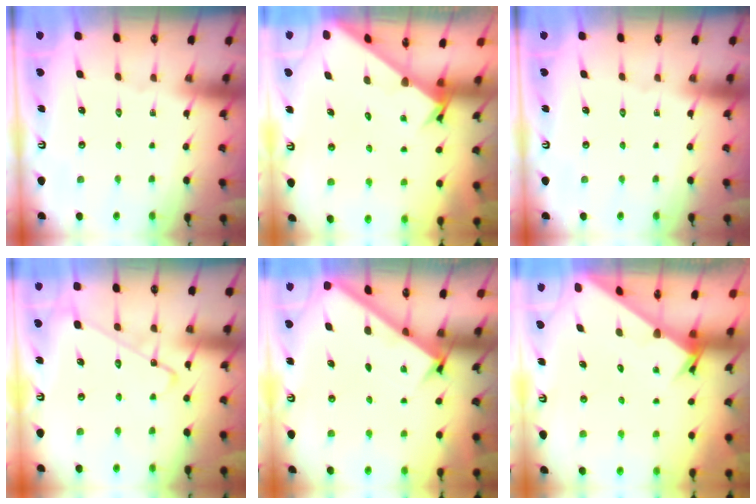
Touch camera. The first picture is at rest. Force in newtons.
{"total": 2.4, "press": 2.4, "slide": 0.1}
{"total": 0.0}
{"total": 6.0, "press": 6.0, "slide": 0.2}
{"total": 2.7, "press": 2.6, "slide": 0.3}
{"total": 2.8, "press": 2.8, "slide": 0.1}